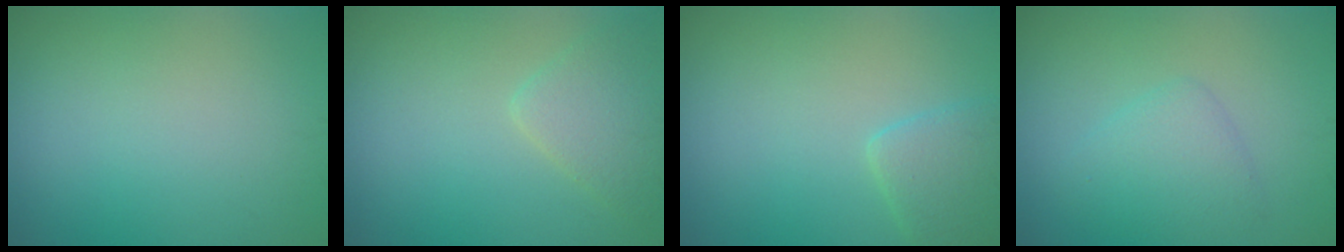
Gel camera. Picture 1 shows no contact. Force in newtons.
{"total": 2.6, "press": 2.6, "slide": 0.2}
{"total": 2.6, "press": 2.6, "slide": 0.2}
{"total": 2.6, "press": 2.6, "slide": 0.3}